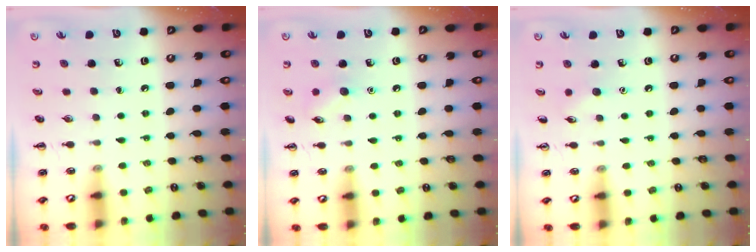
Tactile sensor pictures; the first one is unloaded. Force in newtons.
{"total": 6.0, "press": 5.8, "slide": 1.5}
{"total": 4.3, "press": 4.1, "slide": 1.3}